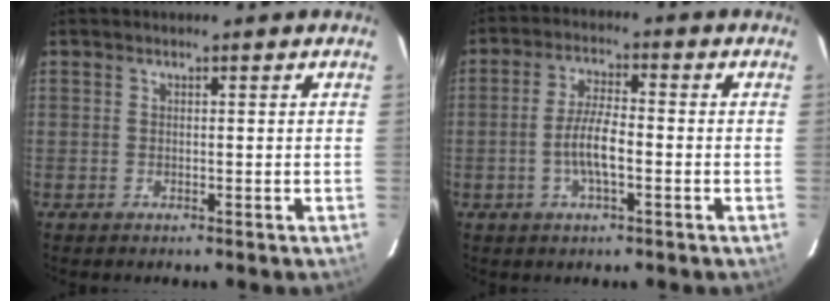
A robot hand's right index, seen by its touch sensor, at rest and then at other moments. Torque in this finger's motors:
{"motor_torque": [0.85, -0.60, 0.52, 0.11]}